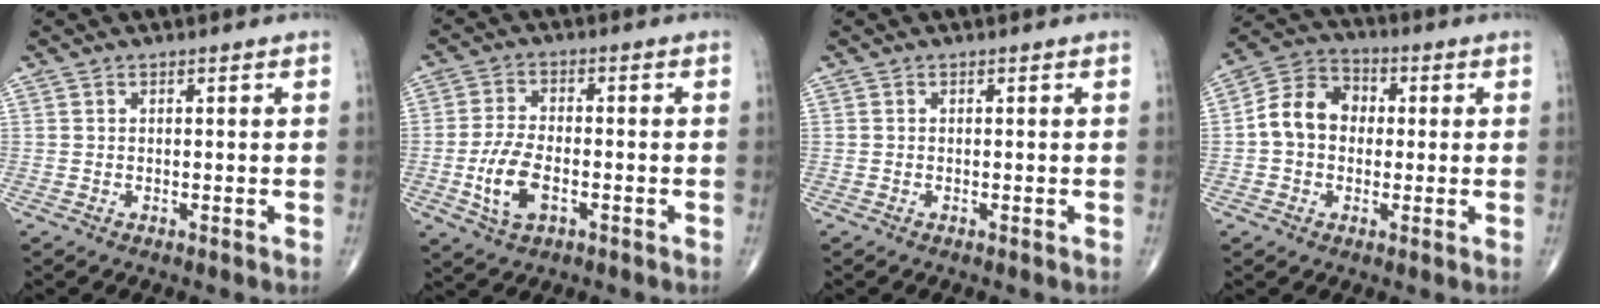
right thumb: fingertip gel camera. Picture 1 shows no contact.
{"total": 8.1, "force": [-2.4, 4.2, 6.4], "torque": [-0.131, 0.010, -0.042]}
{"total": 0.0}
{"total": 9.7, "force": [0.1, 7.7, 5.8], "torque": [-0.090, 0.032, -0.012]}